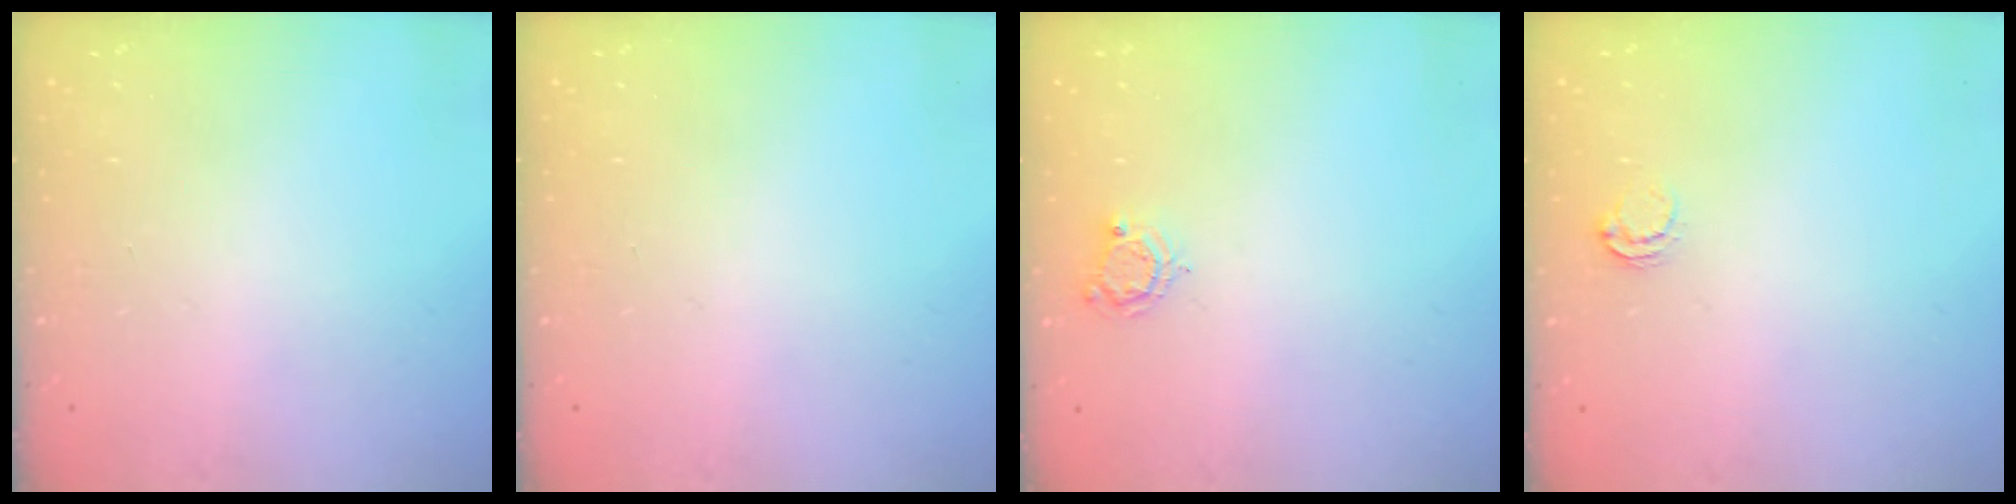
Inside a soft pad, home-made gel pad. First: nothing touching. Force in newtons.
{"total": 0.0}
{"total": 5.1, "press": 5.1, "slide": 0.2}
{"total": 3.9, "press": 3.9, "slide": 0.2}